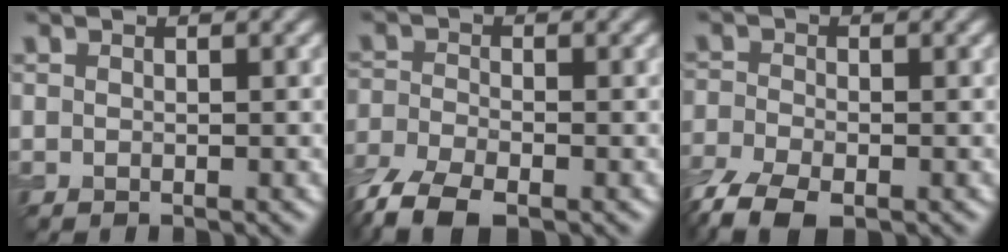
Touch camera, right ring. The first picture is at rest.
{"total": 5.8, "force": [-3.8, 2.3, 3.6], "torque": [-0.081, -0.017, -0.085]}
{"total": 5.2, "force": [-3.4, 2.3, 3.3], "torque": [-0.076, -0.016, -0.075]}